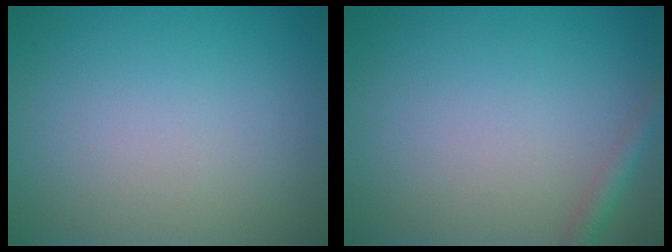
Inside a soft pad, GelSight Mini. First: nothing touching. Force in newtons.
{"total": 1.5, "press": 1.5, "slide": 0.1}